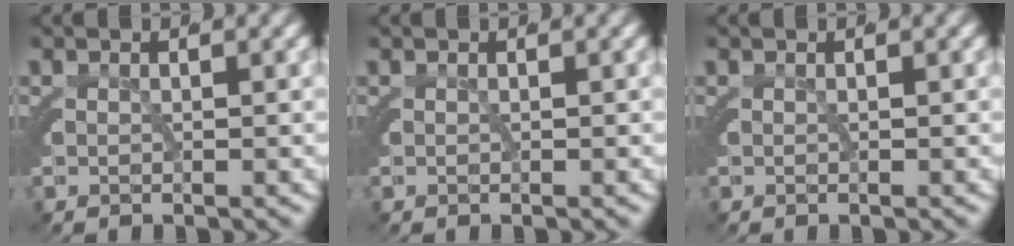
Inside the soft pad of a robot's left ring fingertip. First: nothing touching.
{"total": 0.0}
{"total": 0.0}